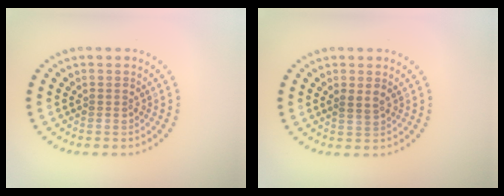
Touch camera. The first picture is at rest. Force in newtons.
{"total": 1.1, "press": 1.1, "slide": 0.4}